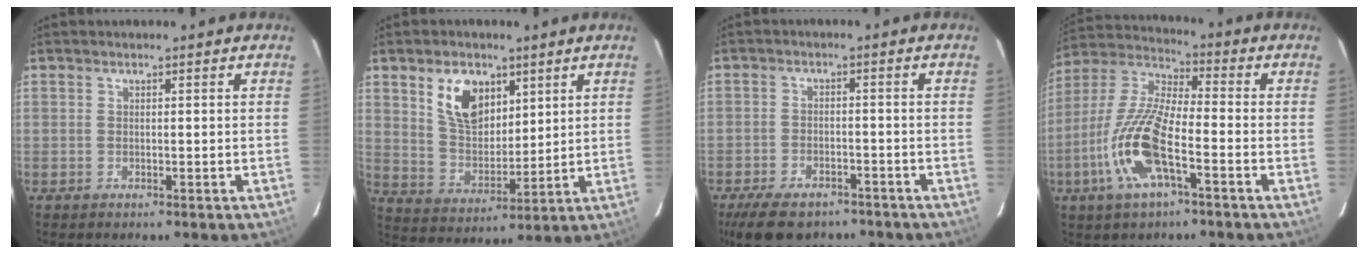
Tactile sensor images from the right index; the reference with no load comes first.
{"total": 10.5, "force": [5.3, 6.4, 6.5], "torque": [-0.117, 0.011, 0.110]}
{"total": 11.1, "force": [-8.5, 5.0, 5.1], "torque": [-0.123, -0.011, -0.134]}
{"total": 14.7, "force": [-6.0, 4.3, 12.8], "torque": [-0.274, -0.008, -0.123]}